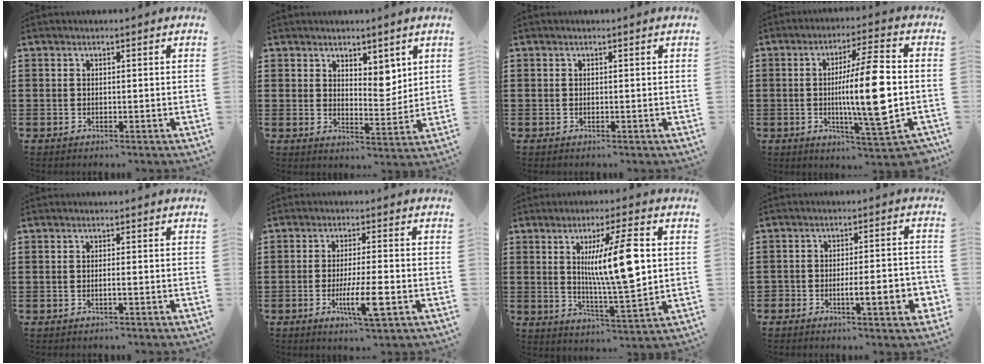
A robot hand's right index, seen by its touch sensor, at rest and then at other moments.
{"total": 4.7, "force": [3.3, 2.6, 2.0], "torque": [-0.033, -0.008, 0.059]}
{"total": 0.0}
{"total": 13.0, "force": [-1.1, 2.1, 12.8], "torque": [-0.199, -0.013, -0.023]}
{"total": 1.1, "force": [-0.5, -0.2, 0.9], "torque": [-0.016, -0.006, -0.008]}
{"total": 7.5, "force": [-2.5, 1.0, 7.0], "torque": [-0.131, -0.016, -0.045]}
{"total": 11.9, "force": [2.4, 1.9, 11.5], "torque": [-0.198, -0.001, 0.034]}
{"total": 6.3, "force": [-2.6, 2.0, 5.4], "torque": [-0.080, -0.002, -0.044]}